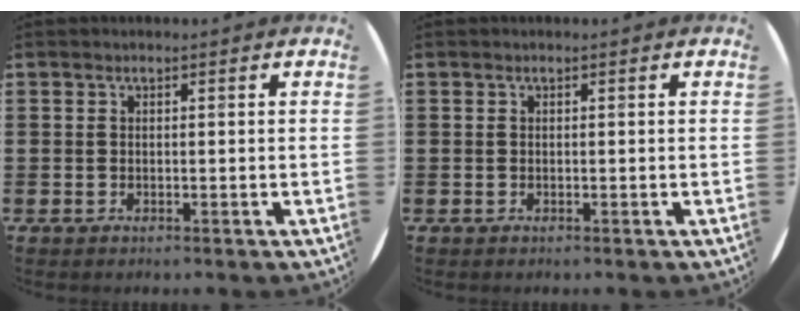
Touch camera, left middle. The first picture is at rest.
{"total": 0.0}